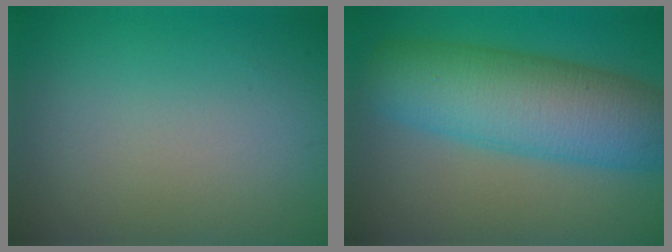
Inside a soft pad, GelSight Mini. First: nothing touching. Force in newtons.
{"total": 10.1, "press": 10.1, "slide": 0.3}